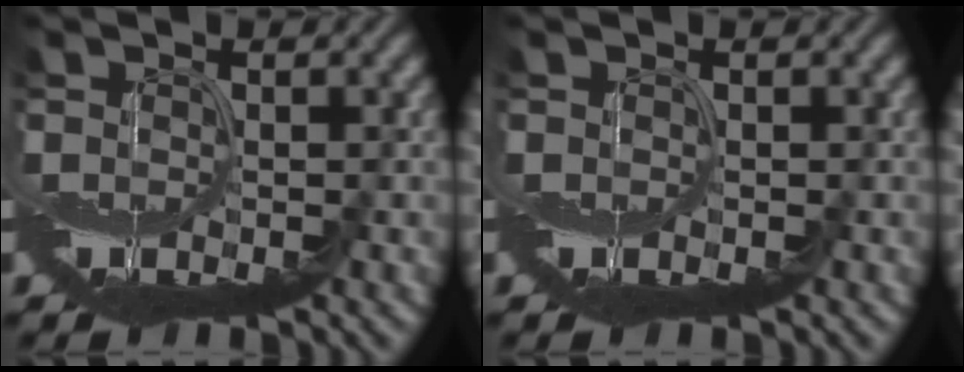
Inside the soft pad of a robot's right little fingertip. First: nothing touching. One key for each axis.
{"total": 0.0}